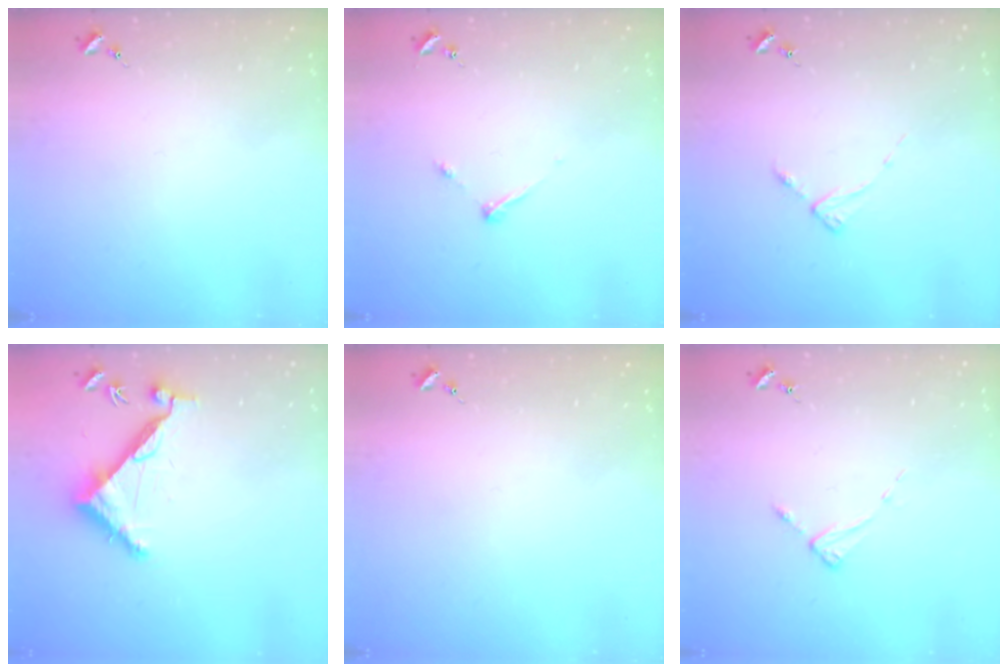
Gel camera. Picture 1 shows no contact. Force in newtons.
{"total": 4.8, "press": 4.8, "slide": 0.6}
{"total": 2.7, "press": 2.7, "slide": 0.4}
{"total": 6.9, "press": 6.9, "slide": 0.3}
{"total": 0.0}
{"total": 2.6, "press": 2.6, "slide": 0.4}